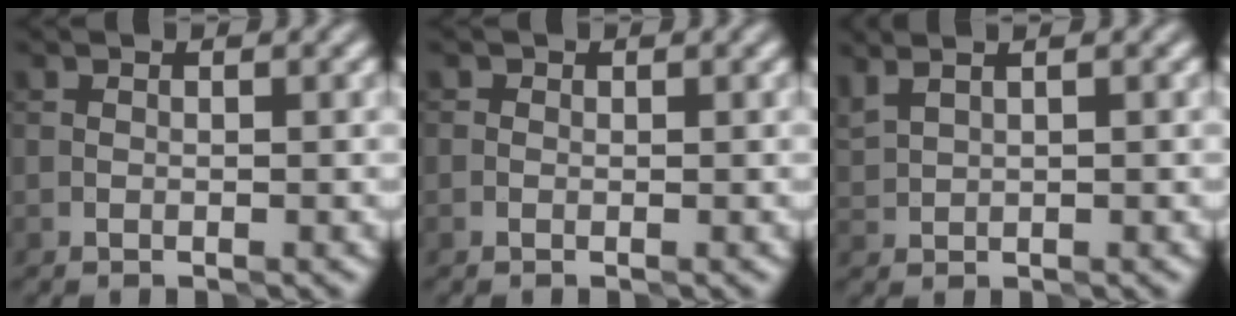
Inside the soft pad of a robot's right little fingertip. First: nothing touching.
{"total": 0.6, "force": [0.1, 0.6, 0.1], "torque": [0.001, -0.001, -0.007]}
{"total": 1.6, "force": [1.5, 0.4, 0.5], "torque": [-0.009, 0.006, 0.034]}